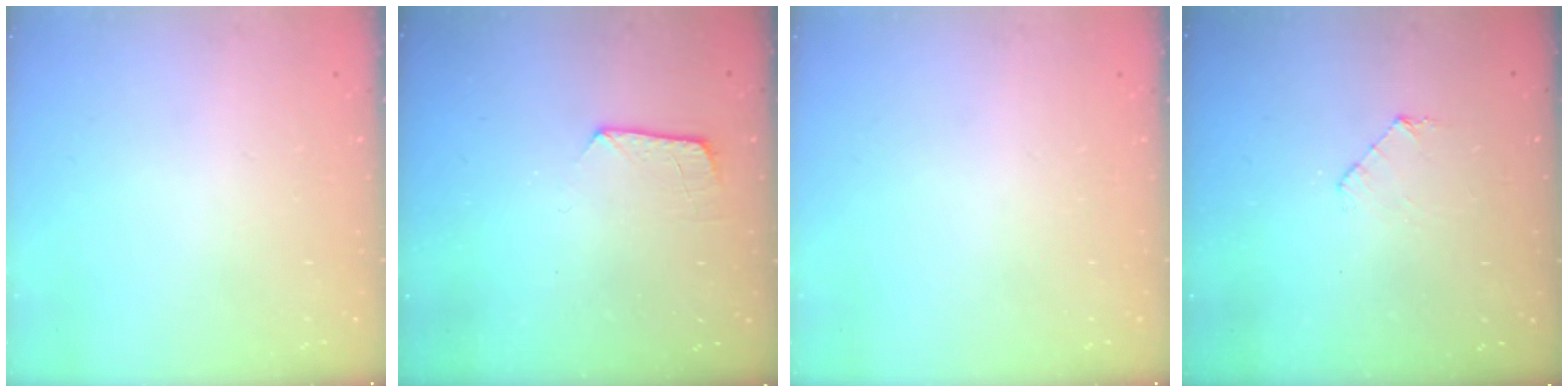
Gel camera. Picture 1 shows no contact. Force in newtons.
{"total": 5.9, "press": 5.8, "slide": 0.6}
{"total": 0.0}
{"total": 6.2, "press": 6.1, "slide": 0.6}